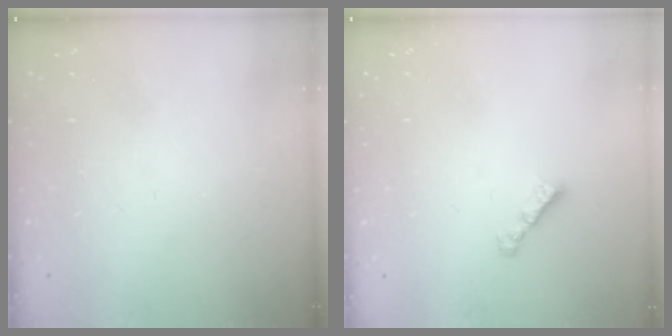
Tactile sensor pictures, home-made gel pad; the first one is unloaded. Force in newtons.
{"total": 1.8, "press": 1.7, "slide": 0.7}